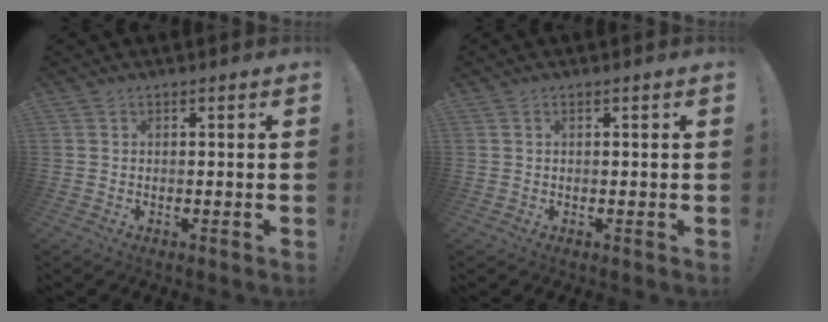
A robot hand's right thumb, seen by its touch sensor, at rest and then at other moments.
{"total": 0.0}